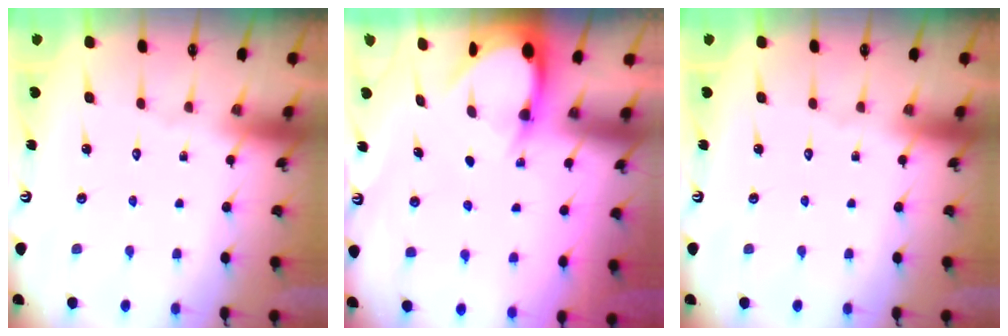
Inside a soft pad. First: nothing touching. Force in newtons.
{"total": 4.2, "press": 4.2, "slide": 0.3}
{"total": 0.0}